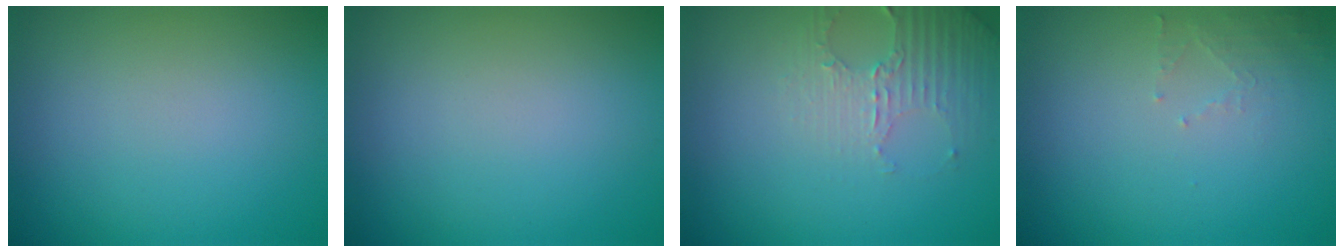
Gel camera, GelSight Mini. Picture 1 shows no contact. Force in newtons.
{"total": 0.0}
{"total": 3.0, "press": 2.9, "slide": 0.7}
{"total": 1.4, "press": 1.3, "slide": 0.3}